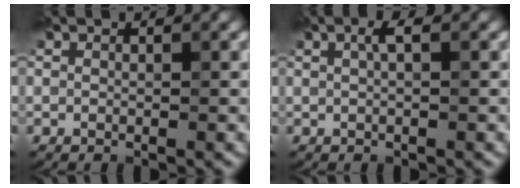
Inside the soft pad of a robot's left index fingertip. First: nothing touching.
{"total": 1.3, "force": [0.5, 0.3, 1.2], "torque": [-0.025, 0.006, 0.007]}